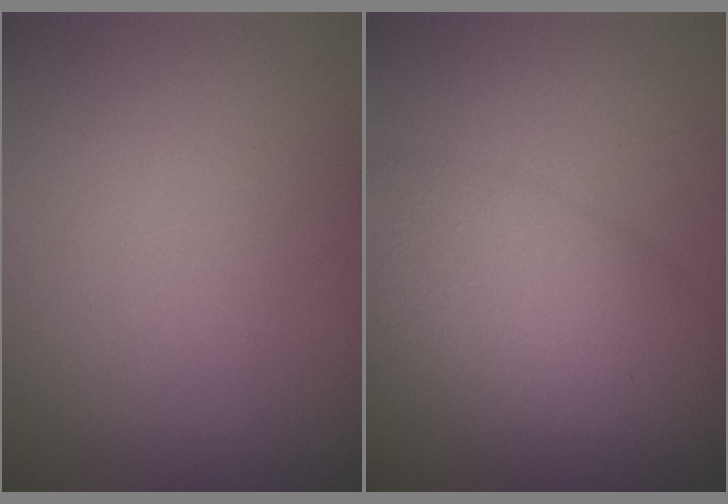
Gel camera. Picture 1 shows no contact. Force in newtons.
{"total": 6.2, "press": 6.1, "slide": 0.3}